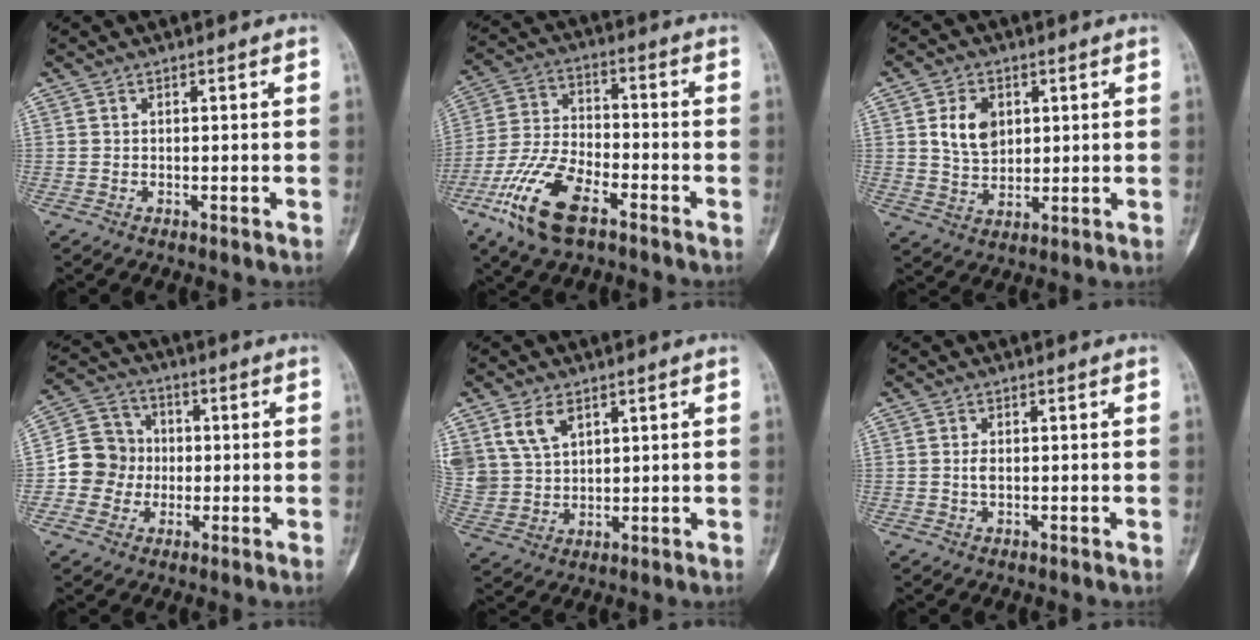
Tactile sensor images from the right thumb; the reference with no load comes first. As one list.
[{"total": 14.1, "force": [-7.9, 6.0, 10.0], "torque": [-0.206, 0.028, -0.155]}, {"total": 7.8, "force": [2.2, 5.7, 4.9], "torque": [-0.064, -0.014, 0.043]}, {"total": 9.6, "force": [-1.1, 9.1, 2.7], "torque": [-0.011, 0.025, -0.028]}, {"total": 8.6, "force": [4.5, 5.5, 4.9], "torque": [-0.089, -0.010, 0.104]}, {"total": 1.4, "force": [0.0, 0.8, 1.1], "torque": [-0.021, 0.000, 0.002]}]